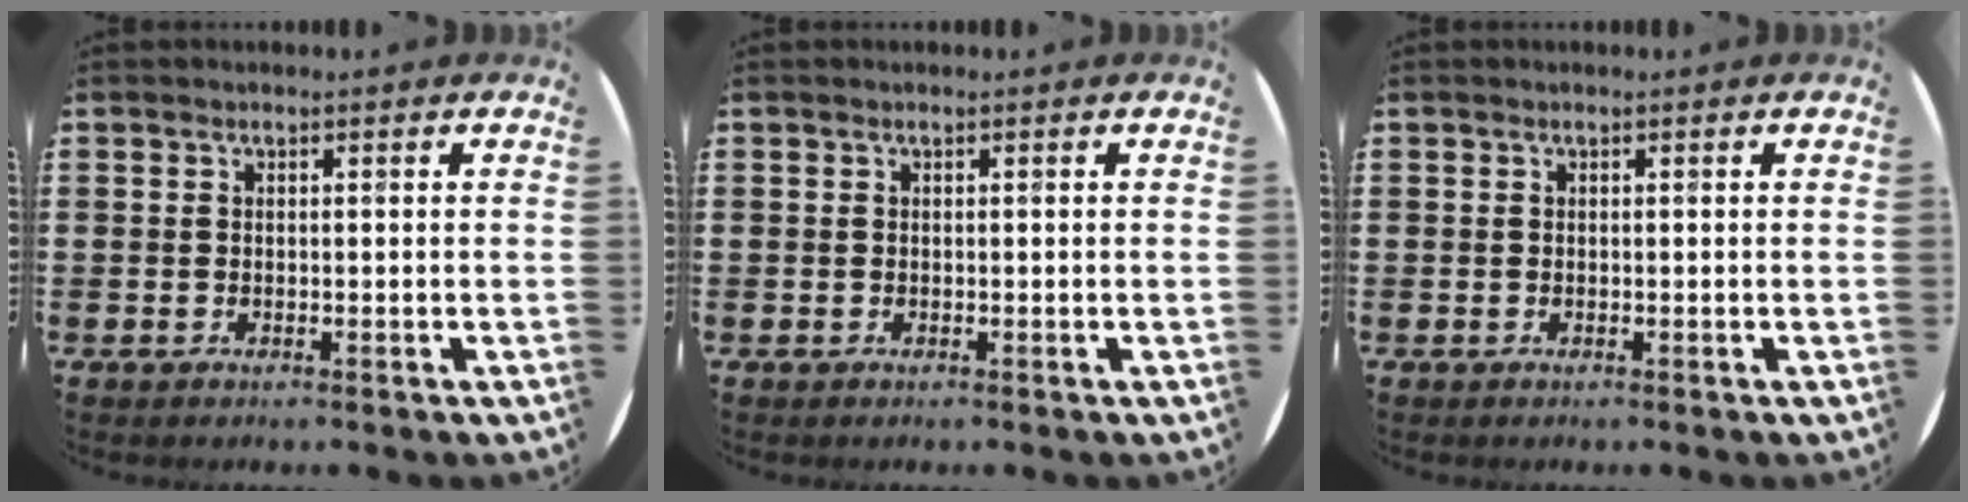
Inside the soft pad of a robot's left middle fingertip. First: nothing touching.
{"total": 0.0}
{"total": 0.0}